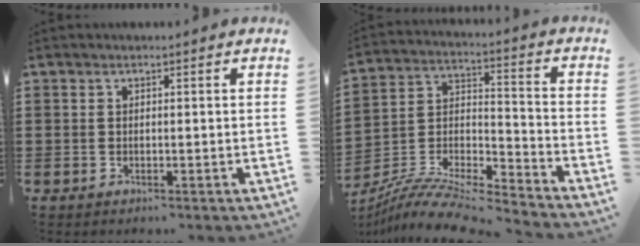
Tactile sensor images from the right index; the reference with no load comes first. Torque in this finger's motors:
{"motor_torque": [-1.14, 1.00, 0.47, 0.10]}